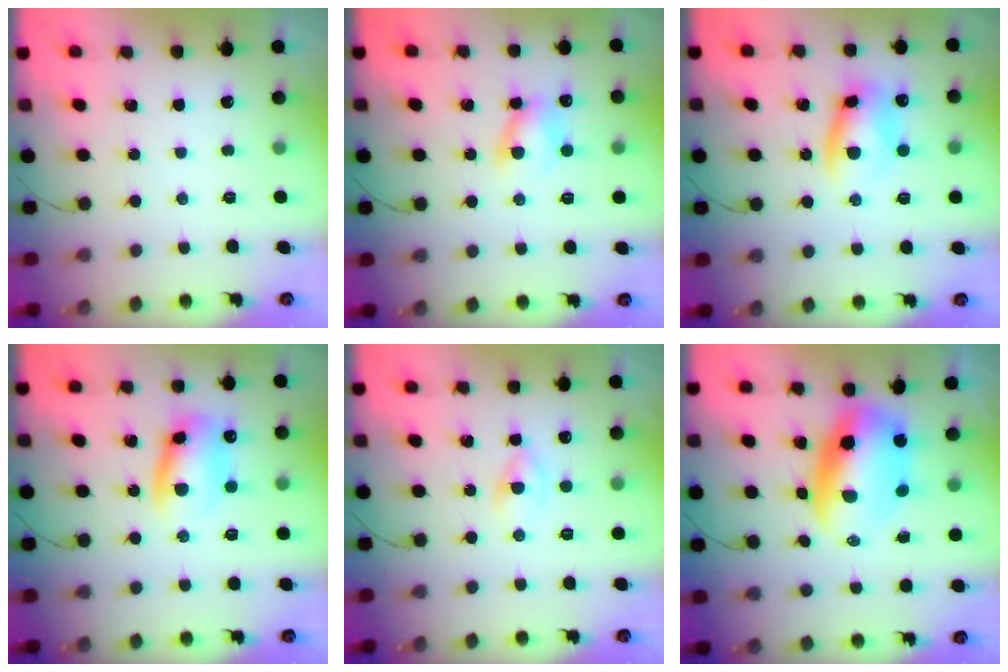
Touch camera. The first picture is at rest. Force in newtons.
{"total": 7.1, "press": 7.1, "slide": 1.1}
{"total": 10.4, "press": 10.2, "slide": 1.9}
{"total": 11.9, "press": 11.7, "slide": 2.0}
{"total": 1.8, "press": 1.5, "slide": 1.0}
{"total": 10.9, "press": 10.6, "slide": 2.6}